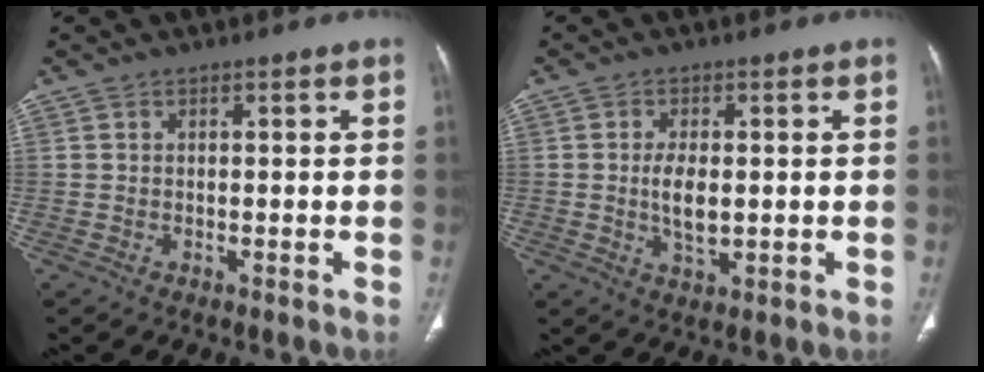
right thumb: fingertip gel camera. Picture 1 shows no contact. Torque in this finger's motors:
{"motor_torque": [3.37, 1.64, 1.35, -1.39, 0.32]}